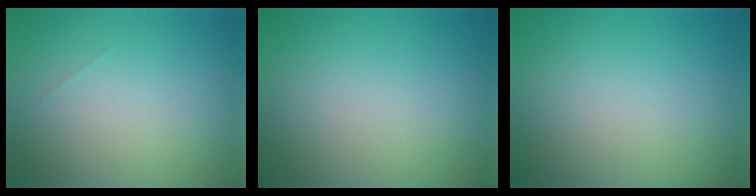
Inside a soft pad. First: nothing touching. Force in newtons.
{"total": 0.0}
{"total": 0.0}